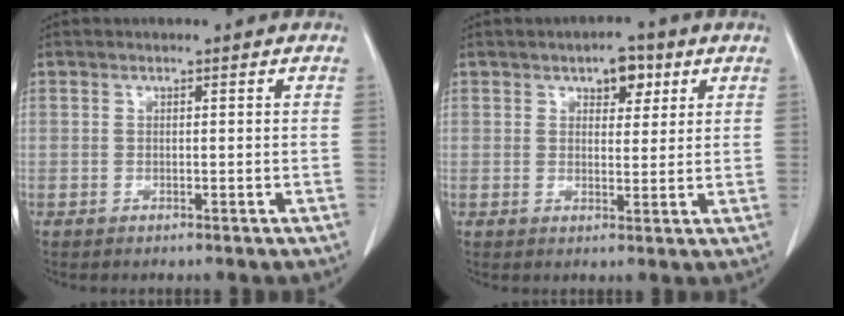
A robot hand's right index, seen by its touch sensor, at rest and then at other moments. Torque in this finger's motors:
{"motor_torque": [0.05, 0.06, 0.04, 0.02]}